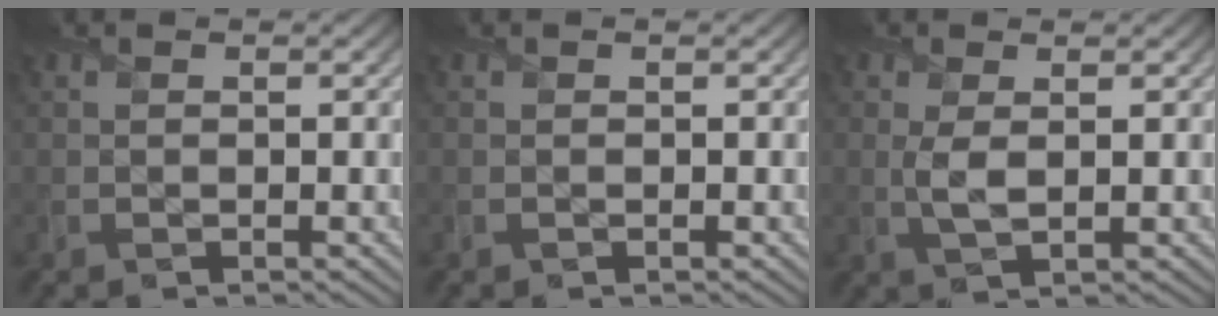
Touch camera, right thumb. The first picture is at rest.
{"total": 0.0}
{"total": 2.7, "force": [0.5, 1.2, 2.4], "torque": [-0.063, -0.001, 0.011]}